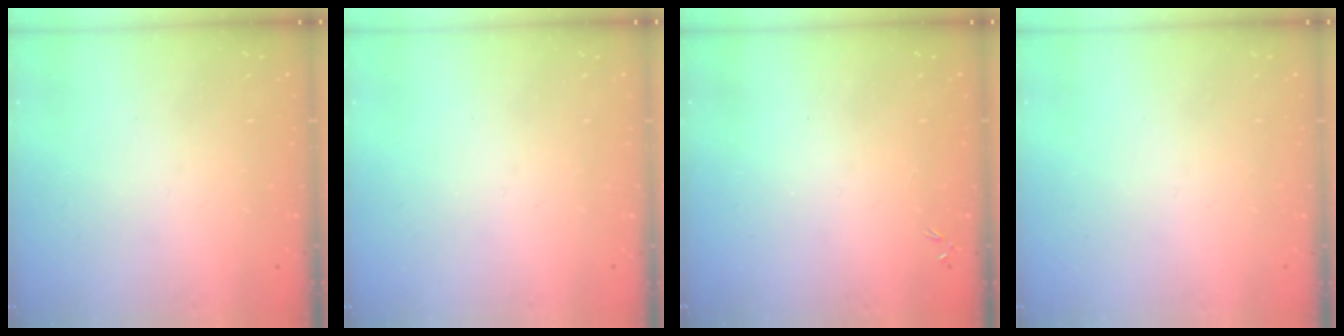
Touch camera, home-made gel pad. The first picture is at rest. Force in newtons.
{"total": 0.0}
{"total": 0.0}
{"total": 0.0}